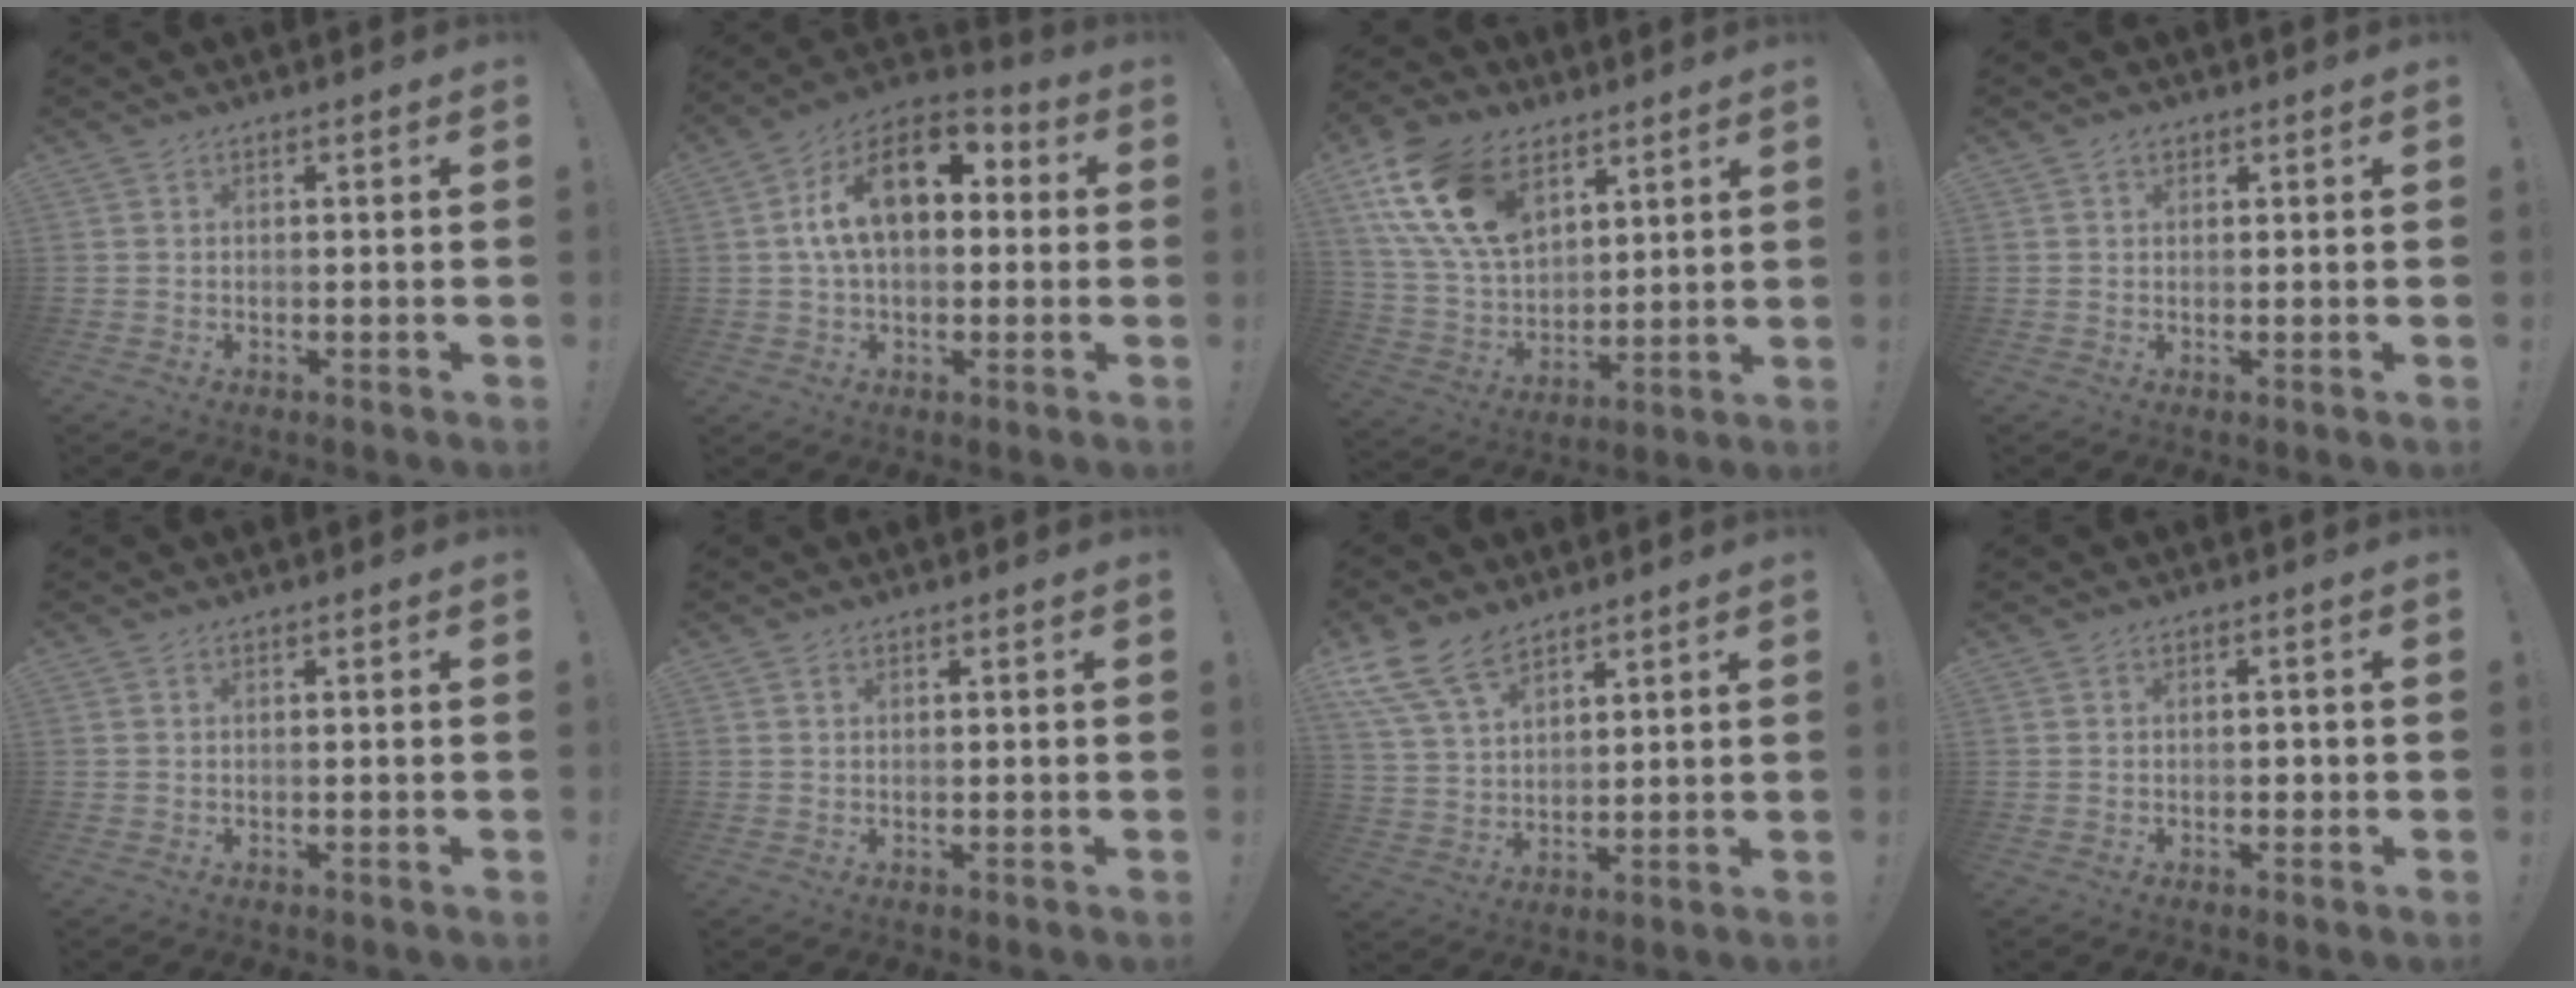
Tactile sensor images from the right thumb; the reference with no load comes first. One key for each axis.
{"total": 16.9, "fx": 4.4, "fy": 9.8, "fz": 13.0, "tx": -0.218, "ty": -0.003, "tz": 0.072}
{"total": 20.4, "fx": 9.6, "fy": 13.0, "fz": 12.5, "tx": -0.263, "ty": -0.041, "tz": 0.180}
{"total": 1.7, "fx": 1.0, "fy": 1.2, "fz": 0.6, "tx": -0.007, "ty": 0.000, "tz": 0.018}
{"total": 0.0}
{"total": 0.5, "fx": 0.4, "fy": 0.4, "fz": 0.2, "tx": -0.003, "ty": -0.001, "tz": 0.007}
{"total": 12.7, "fx": 9.0, "fy": 6.6, "fz": 6.1, "tx": -0.123, "ty": -0.042, "tz": 0.174}
{"total": 1.3, "fx": -0.5, "fy": 1.1, "fz": 0.6, "tx": -0.010, "ty": 0.005, "tz": -0.010}